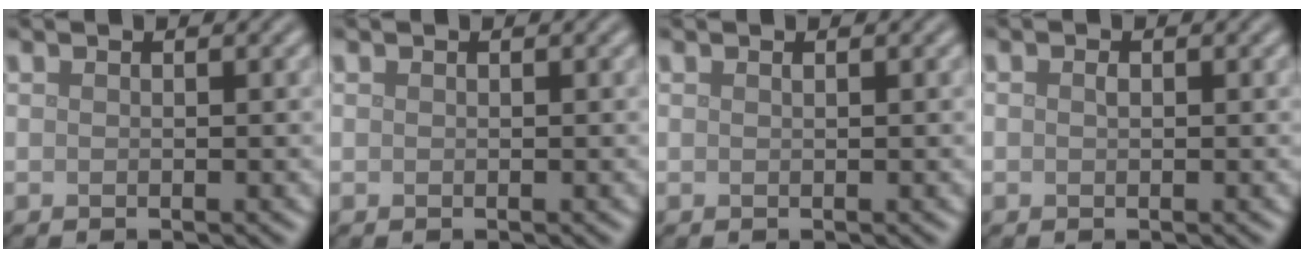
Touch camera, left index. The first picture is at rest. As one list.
[{"total": 0.0}, {"total": 0.0}, {"total": 0.6, "force": [0.1, 0.4, 0.4], "torque": [-0.009, 0.000, 0.000]}]